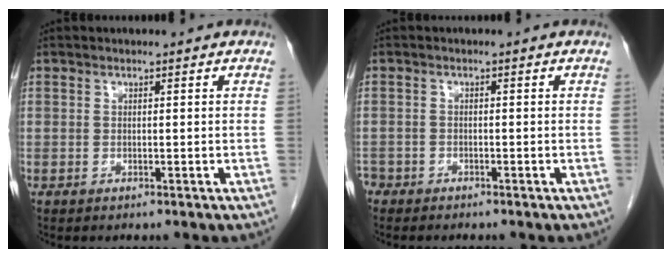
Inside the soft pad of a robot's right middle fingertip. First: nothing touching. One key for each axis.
{"total": 3.2, "fx": -2.8, "fy": 1.4, "fz": 0.6, "tx": -0.012, "ty": -0.002, "tz": -0.046}